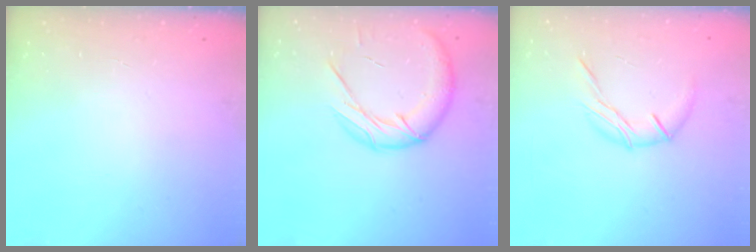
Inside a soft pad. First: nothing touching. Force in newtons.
{"total": 15.5, "press": 15.3, "slide": 2.4}
{"total": 8.9, "press": 8.9, "slide": 0.3}